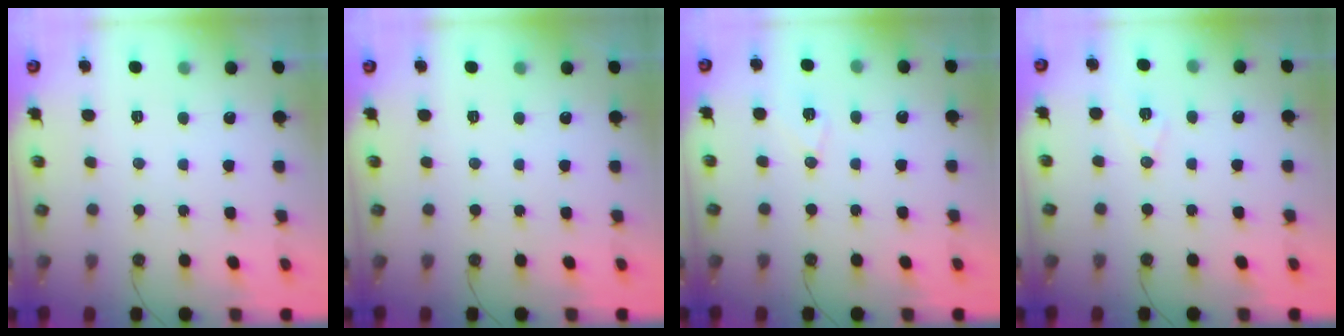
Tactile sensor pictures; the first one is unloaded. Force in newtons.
{"total": 0.0}
{"total": 6.8, "press": 6.4, "slide": 2.4}
{"total": 7.0, "press": 5.7, "slide": 4.1}